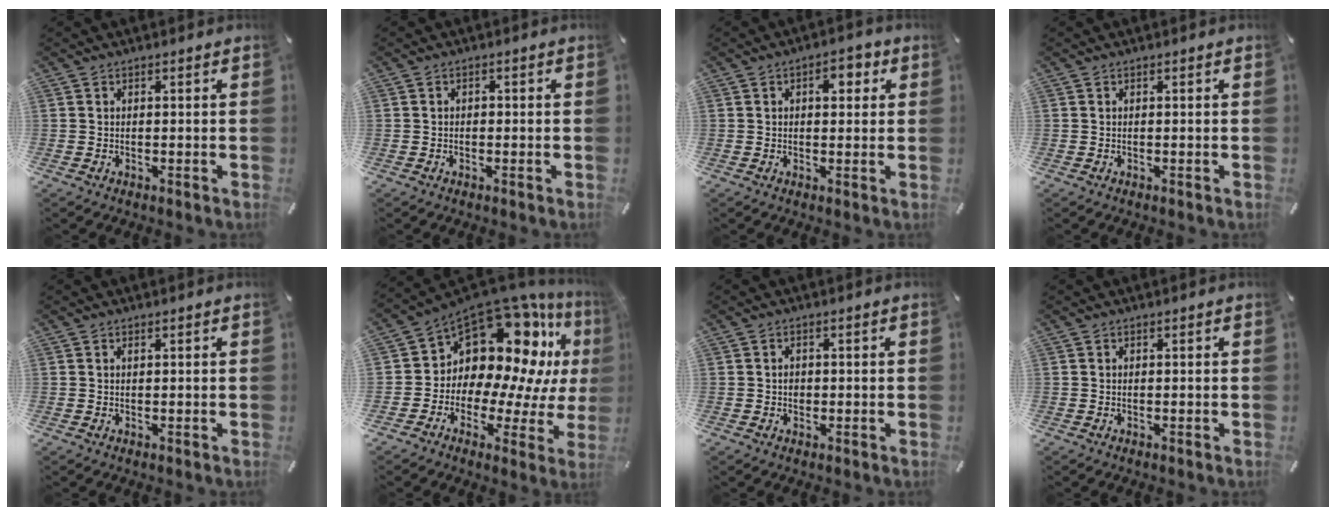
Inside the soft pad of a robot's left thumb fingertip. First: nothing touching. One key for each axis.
{"total": 0.8, "fx": -0.2, "fy": 0.6, "fz": 0.5, "tx": -0.011, "ty": 0.002, "tz": -0.005}
{"total": 4.6, "fx": 1.3, "fy": 2.7, "fz": 3.5, "tx": -0.032, "ty": -0.005, "tz": 0.010}
{"total": 0.0}
{"total": 0.7, "fx": 0.2, "fy": 0.1, "fz": 0.7, "tx": -0.013, "ty": 0.000, "tz": 0.004}
{"total": 15.5, "fx": 9.0, "fy": 9.8, "fz": 8.1, "tx": -0.116, "ty": -0.111, "tz": 0.158}
{"total": 1.5, "fx": -0.2, "fy": 1.2, "fz": 0.7, "tx": -0.015, "ty": 0.005, "tz": -0.005}
{"total": 0.0}